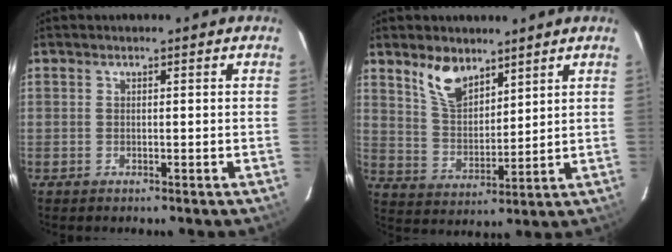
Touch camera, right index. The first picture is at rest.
{"total": 8.5, "force": [6.0, 4.0, 4.5], "torque": [-0.081, 0.010, 0.123]}